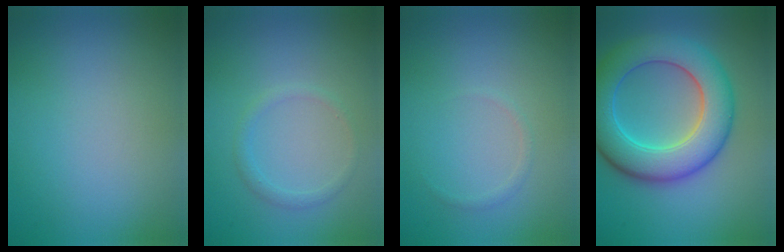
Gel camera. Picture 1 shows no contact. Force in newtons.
{"total": 1.2, "press": 1.1, "slide": 0.1}
{"total": 0.6, "press": 0.6, "slide": 0.1}
{"total": 8.9, "press": 8.9, "slide": 0.2}